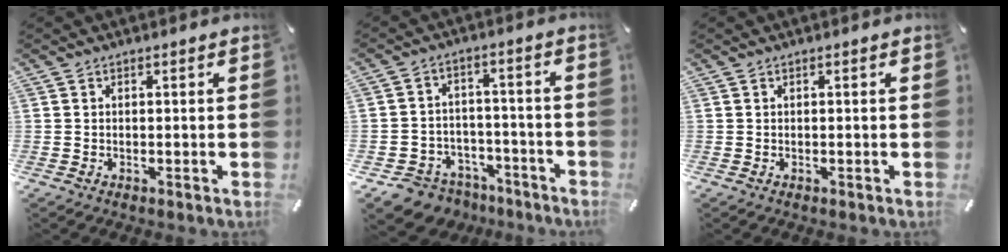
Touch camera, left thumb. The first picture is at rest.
{"total": 7.4, "force": [-4.9, 5.3, 1.4], "torque": [-0.028, 0.029, -0.088]}
{"total": 0.0}